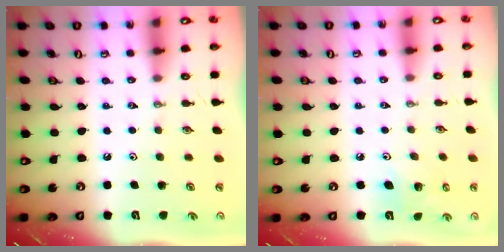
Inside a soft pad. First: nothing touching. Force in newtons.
{"total": 6.2, "press": 6.0, "slide": 1.7}